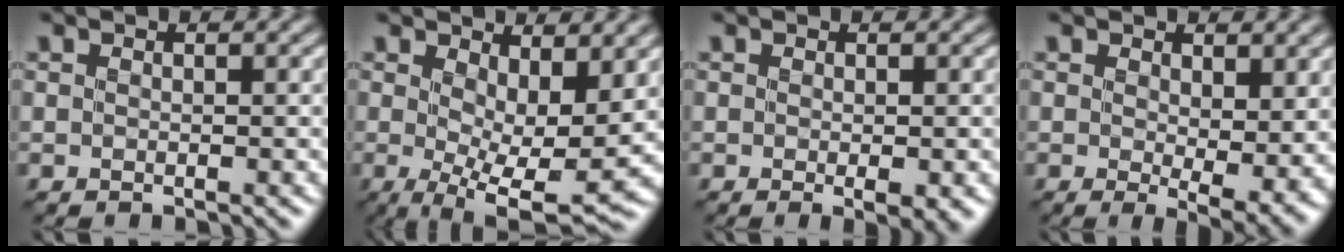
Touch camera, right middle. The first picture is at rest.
{"total": 8.1, "force": [1.2, 2.9, 7.5], "torque": [-0.116, -0.022, 0.024]}
{"total": 1.7, "force": [-0.4, 0.2, 1.6], "torque": [-0.024, -0.004, -0.005]}
{"total": 4.8, "force": [1.1, 1.6, 4.4], "torque": [-0.069, -0.016, 0.024]}